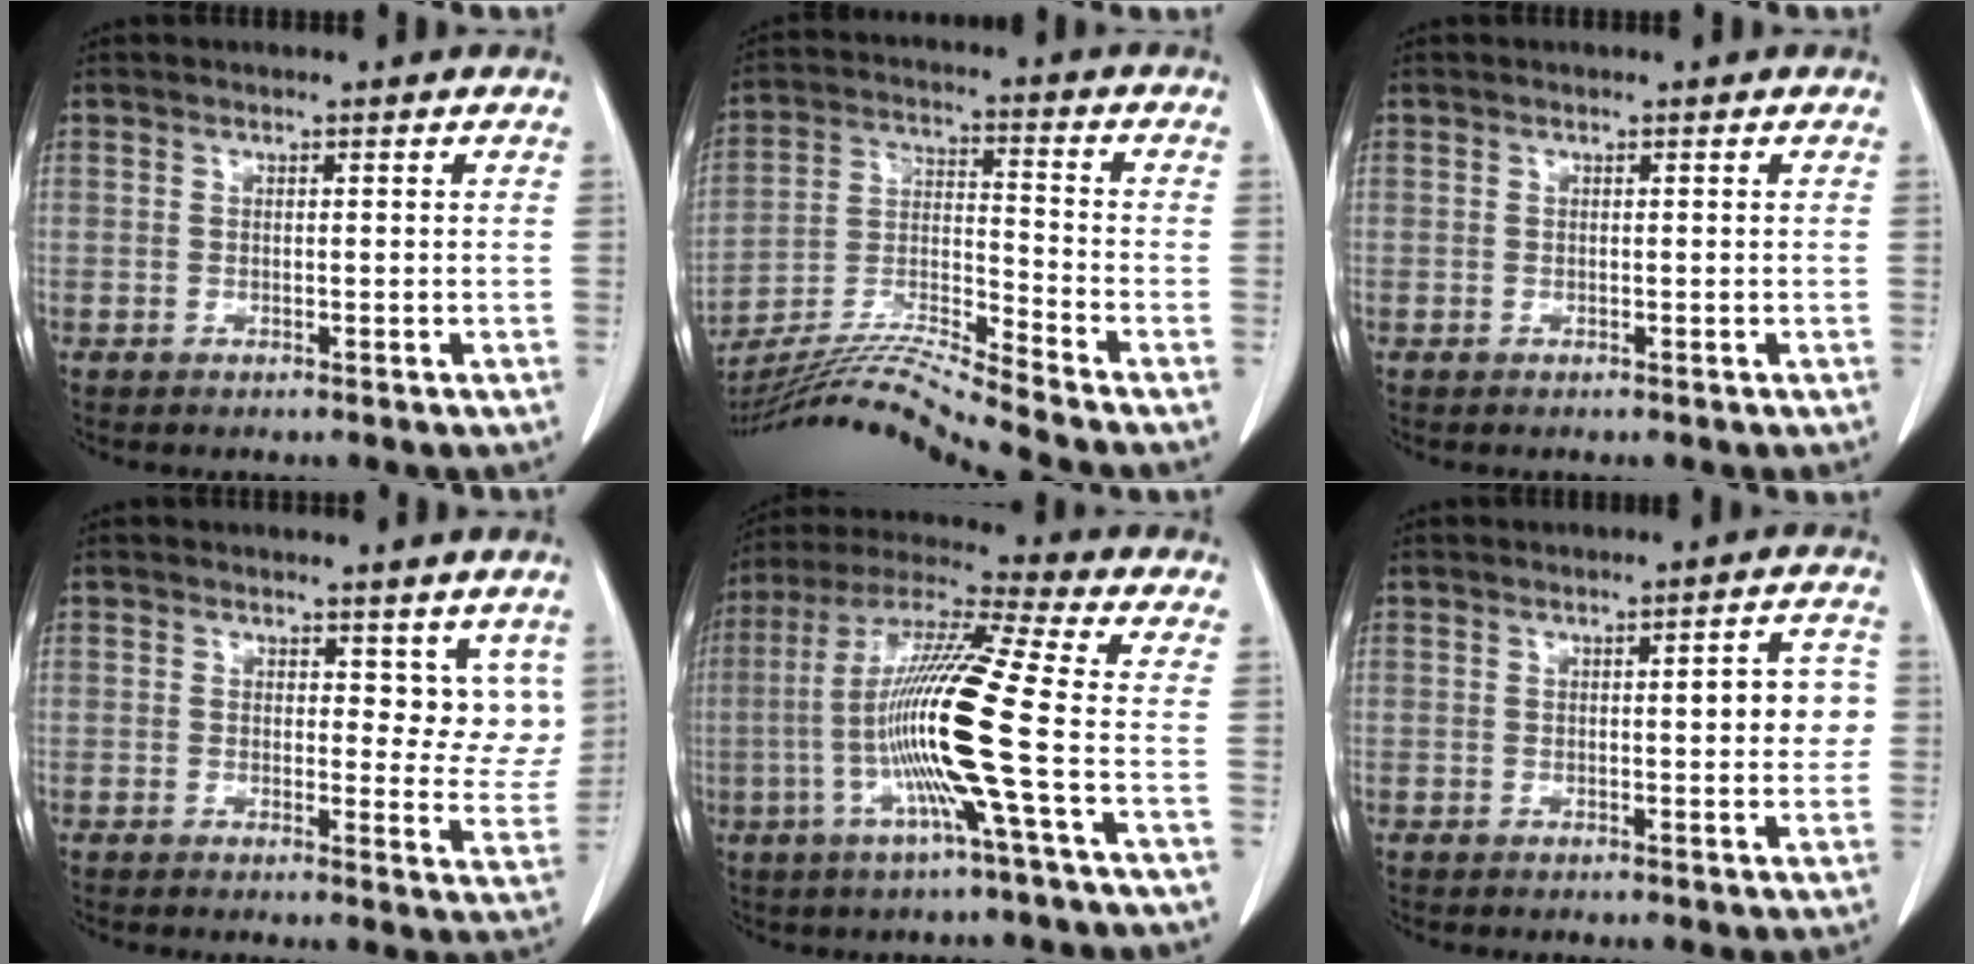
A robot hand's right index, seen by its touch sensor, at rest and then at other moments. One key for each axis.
{"total": 14.0, "fx": -12.9, "fy": -3.2, "fz": 4.5, "tx": -0.084, "ty": 0.000, "tz": -0.238}
{"total": 0.0}
{"total": 5.8, "fx": 3.7, "fy": 3.2, "fz": 3.1, "tx": -0.016, "ty": -0.020, "tz": 0.036}
{"total": 15.4, "fx": -3.2, "fy": -1.6, "fz": 14.9, "tx": -0.294, "ty": -0.005, "tz": -0.076}
{"total": 5.1, "fx": 0.3, "fy": 1.3, "fz": 4.9, "tx": -0.058, "ty": 0.012, "tz": 0.002}